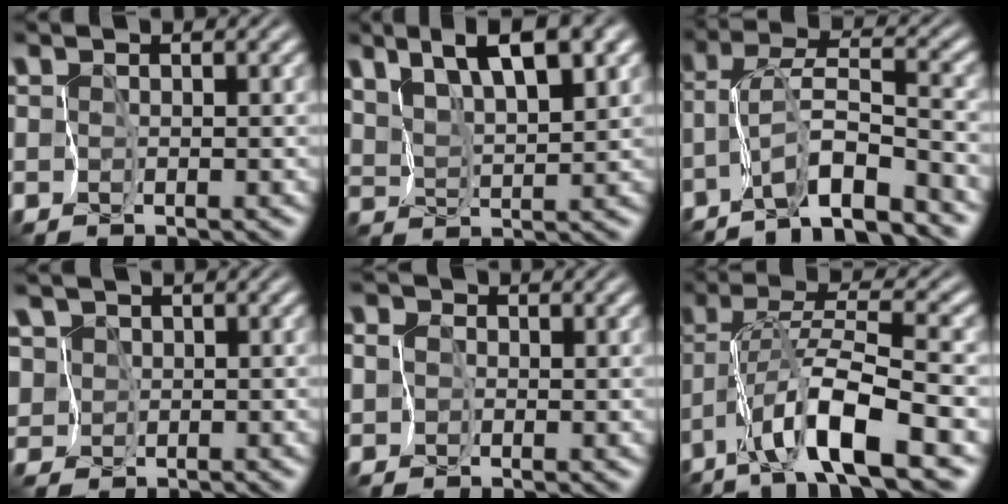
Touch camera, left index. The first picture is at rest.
{"total": 6.6, "force": [4.3, 1.6, 4.8], "torque": [-0.102, 0.009, 0.070]}
{"total": 6.6, "force": [-5.1, 0.2, 4.2], "torque": [-0.071, 0.008, -0.097]}
{"total": 5.9, "force": [1.4, 5.3, 2.3], "torque": [-0.072, 0.020, -0.018]}
{"total": 6.2, "force": [-0.5, 5.7, 2.3], "torque": [-0.056, 0.012, -0.062]}
{"total": 8.3, "force": [-4.3, 0.5, 7.1], "torque": [-0.132, 0.018, -0.085]}